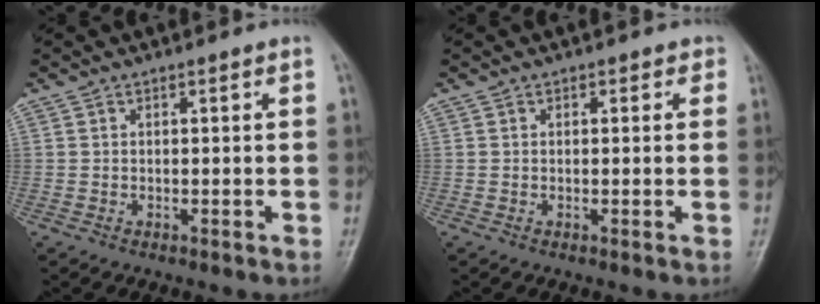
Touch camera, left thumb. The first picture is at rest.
{"total": 1.4, "force": [0.6, 1.1, 0.6], "torque": [0.012, 0.001, 0.001]}